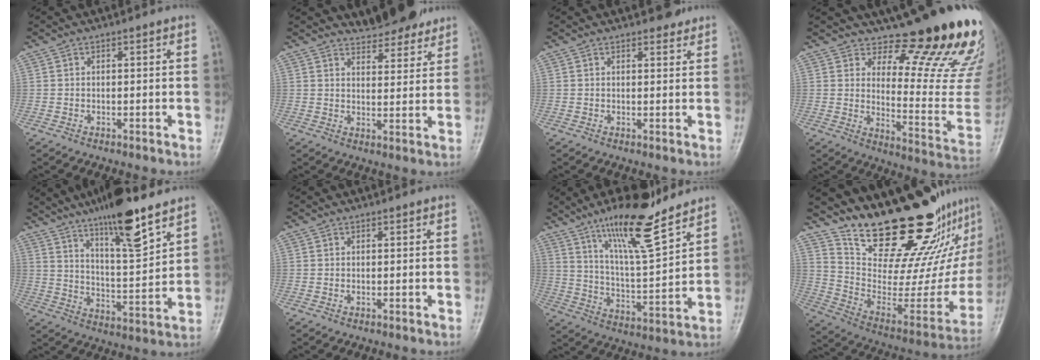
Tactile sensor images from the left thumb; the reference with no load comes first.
{"total": 8.1, "force": [7.3, 2.9, 1.9], "torque": [-0.002, -0.047, 0.101]}
{"total": 2.2, "force": [1.9, 0.9, 0.5], "torque": [0.008, -0.011, 0.022]}
{"total": 16.3, "force": [14.0, 2.8, 7.8], "torque": [-0.063, -0.170, 0.184]}
{"total": 14.8, "force": [10.3, 2.8, 10.2], "torque": [-0.158, -0.060, 0.178]}
{"total": 0.5, "force": [0.0, 0.4, 0.4], "torque": [-0.005, 0.002, 0.001]}
{"total": 15.1, "force": [10.9, 2.8, 10.0], "torque": [-0.159, -0.070, 0.195]}
{"total": 26.2, "force": [20.2, 8.1, 14.5], "torque": [-0.180, -0.134, 0.316]}